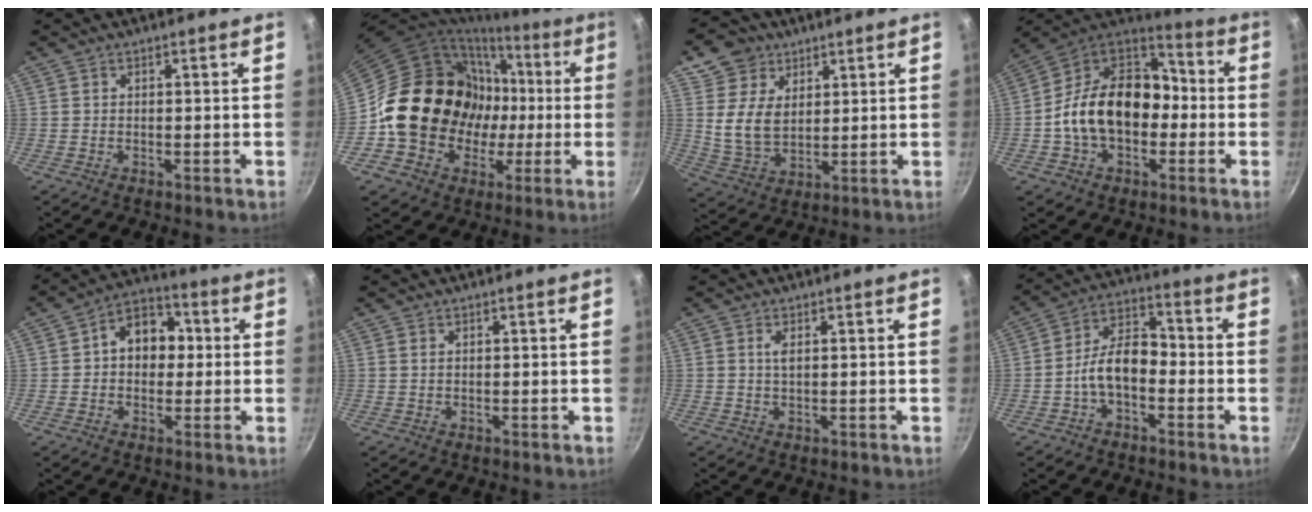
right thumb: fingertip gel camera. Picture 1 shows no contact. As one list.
[{"total": 19.0, "force": [-0.3, 16.9, 8.5], "torque": [-0.111, 0.034, 0.008]}, {"total": 11.0, "force": [5.1, 8.6, 4.5], "torque": [-0.053, -0.024, 0.100]}, {"total": 20.1, "force": [-2.6, 14.2, 13.9], "torque": [-0.206, 0.059, -0.057]}, {"total": 10.3, "force": [0.9, 7.8, 6.6], "torque": [-0.049, 0.025, -0.001]}, {"total": 0.7, "force": [0.2, 0.4, 0.5], "torque": [-0.010, 0.001, 0.003]}, {"total": 1.8, "force": [0.4, 0.7, 1.6], "torque": [-0.030, -0.002, 0.010]}, {"total": 9.2, "force": [-2.8, 5.3, 6.9], "torque": [-0.105, 0.049, -0.063]}]